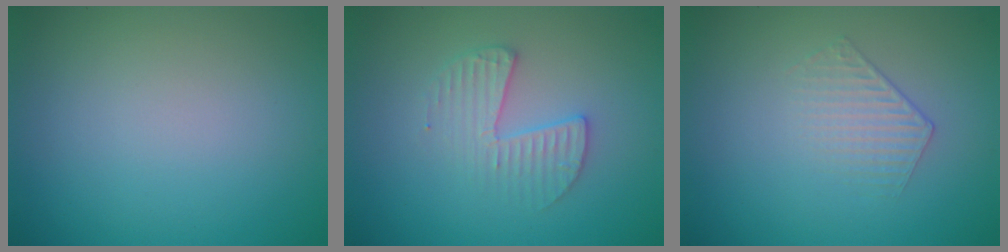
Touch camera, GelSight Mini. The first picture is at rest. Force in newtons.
{"total": 2.7, "press": 2.7, "slide": 0.3}
{"total": 1.3, "press": 0.6, "slide": 1.2}